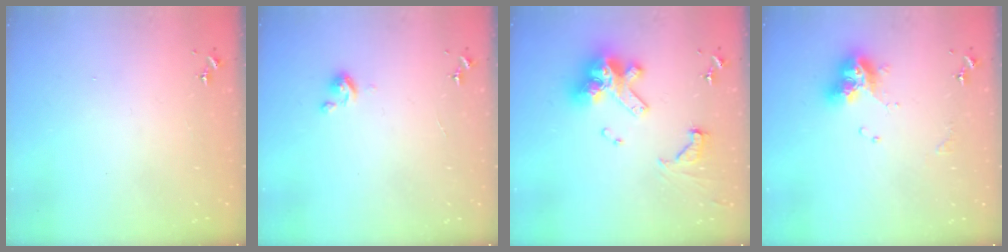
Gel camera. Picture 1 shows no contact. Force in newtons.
{"total": 4.4, "press": 4.4, "slide": 0.3}
{"total": 17.6, "press": 17.4, "slide": 2.1}
{"total": 11.7, "press": 11.7, "slide": 1.2}